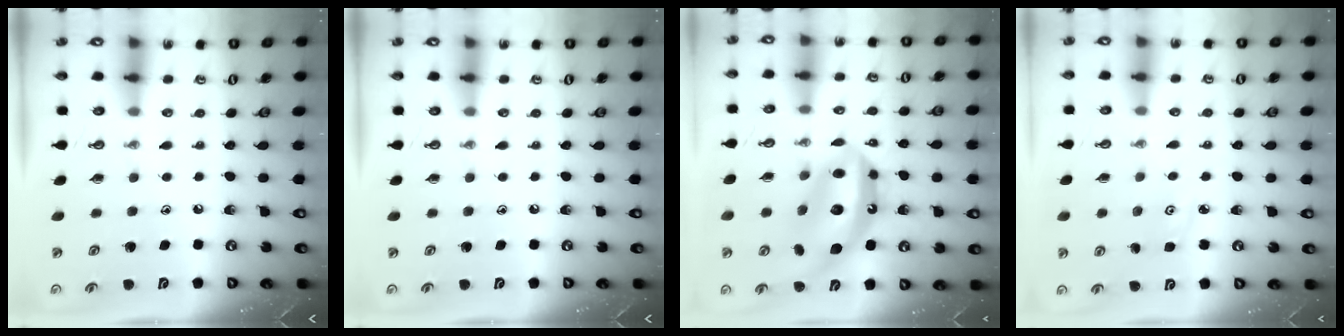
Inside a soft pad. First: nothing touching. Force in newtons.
{"total": 0.0}
{"total": 15.0, "press": 14.9, "slide": 1.3}
{"total": 3.0, "press": 2.9, "slide": 0.4}